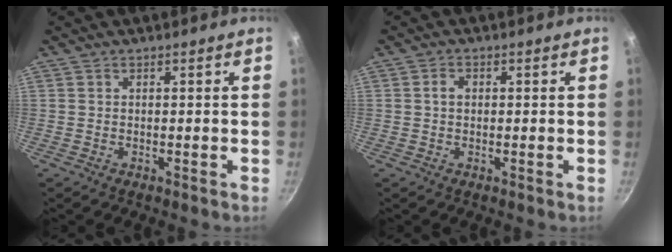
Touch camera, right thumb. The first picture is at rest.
{"total": 1.8, "force": [0.1, 1.4, 1.2], "torque": [-0.016, 0.006, 0.002]}